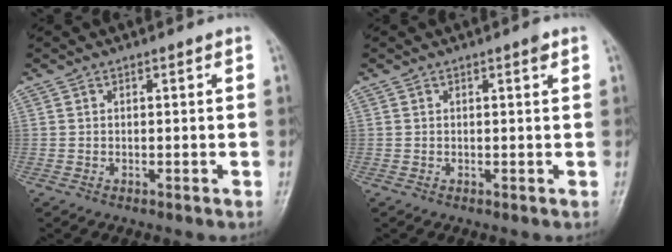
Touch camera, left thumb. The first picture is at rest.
{"total": 1.2, "force": [0.6, 0.2, 0.9], "torque": [-0.014, -0.002, 0.007]}